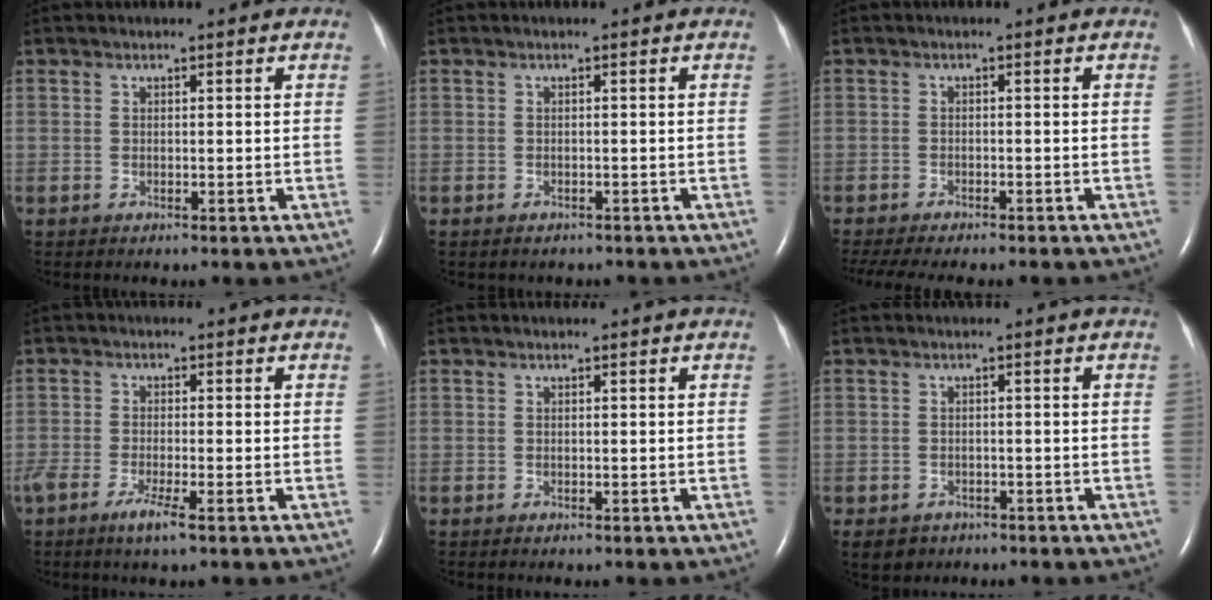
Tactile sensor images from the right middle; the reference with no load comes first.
{"total": 1.8, "force": [-1.6, 0.9, 0.3], "torque": [-0.006, 0.000, -0.015]}
{"total": 11.2, "force": [-9.6, 2.5, 5.3], "torque": [-0.080, -0.012, -0.127]}
{"total": 3.6, "force": [-2.1, 0.1, 2.9], "torque": [-0.057, -0.010, -0.042]}
{"total": 0.0}
{"total": 3.5, "force": [-2.3, 2.6, 0.5], "torque": [-0.004, 0.003, -0.029]}